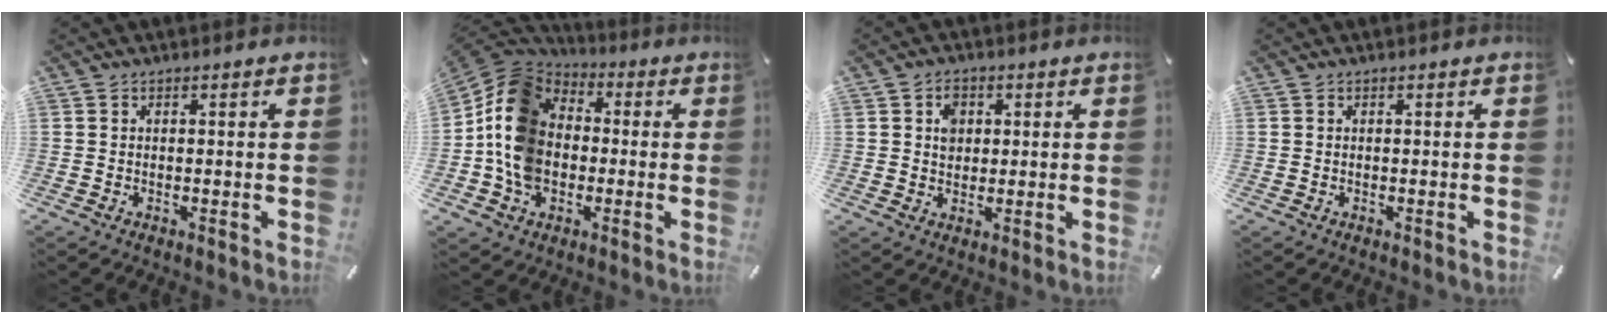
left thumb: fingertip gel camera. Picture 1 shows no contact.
{"total": 14.7, "force": [-2.5, 12.2, 7.7], "torque": [-0.183, 0.028, -0.050]}
{"total": 4.1, "force": [1.0, 3.5, 1.8], "torque": [-0.018, -0.001, 0.011]}
{"total": 0.0}